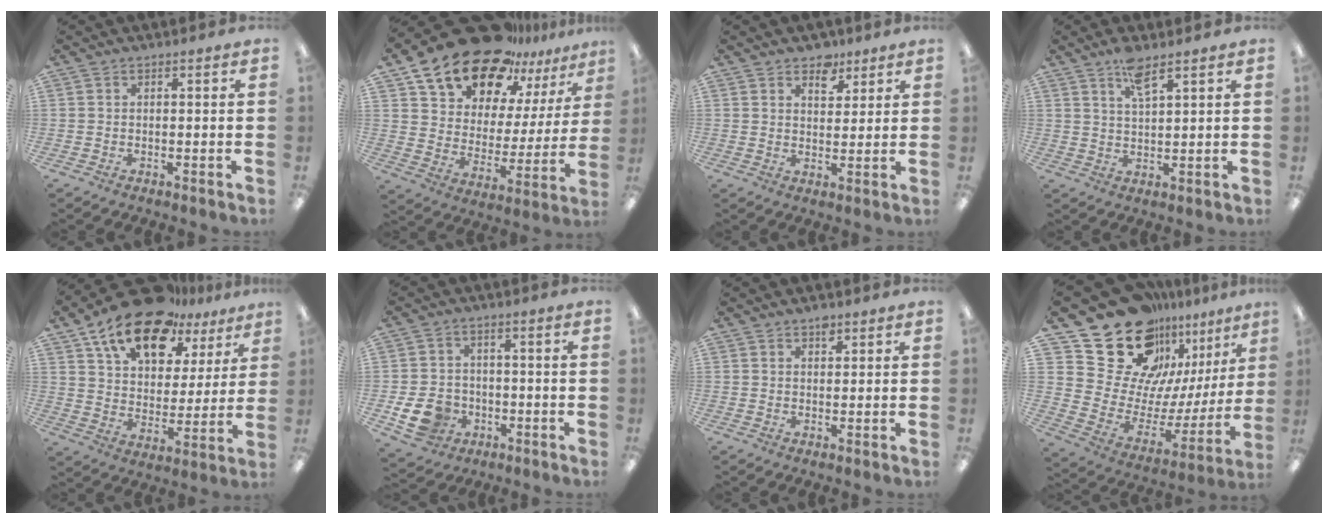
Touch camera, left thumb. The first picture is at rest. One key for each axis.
{"total": 19.7, "fx": 16.3, "fy": 9.2, "fz": 6.4, "tx": -0.136, "ty": -0.117, "tz": 0.294}
{"total": 5.8, "fx": 4.4, "fy": 3.4, "fz": 1.7, "tx": -0.009, "ty": -0.024, "tz": 0.075}
{"total": 5.1, "fx": 3.8, "fy": 1.1, "fz": 3.2, "tx": -0.058, "ty": -0.014, "tz": 0.063}
{"total": 18.5, "fx": 12.7, "fy": 9.4, "fz": 9.6, "tx": -0.174, "ty": -0.070, "tz": 0.223}
{"total": 9.0, "fx": -3.2, "fy": 7.1, "fz": 4.5, "tx": -0.104, "ty": 0.014, "tz": -0.057}
{"total": 2.3, "fx": 1.6, "fy": 1.2, "fz": 1.1, "tx": -0.008, "ty": -0.006, "tz": 0.027}
{"total": 24.8, "fx": 18.9, "fy": 13.4, "fz": 8.9, "tx": -0.149, "ty": -0.136, "tz": 0.362}